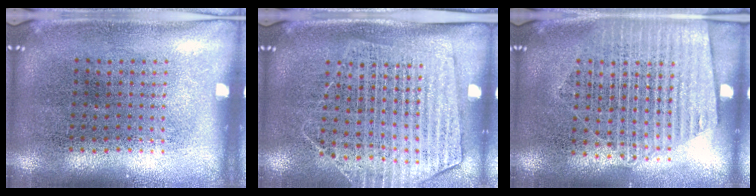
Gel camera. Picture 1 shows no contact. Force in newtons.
{"total": 1.6, "press": 1.4, "slide": 0.7}
{"total": 1.6, "press": 1.5, "slide": 0.6}